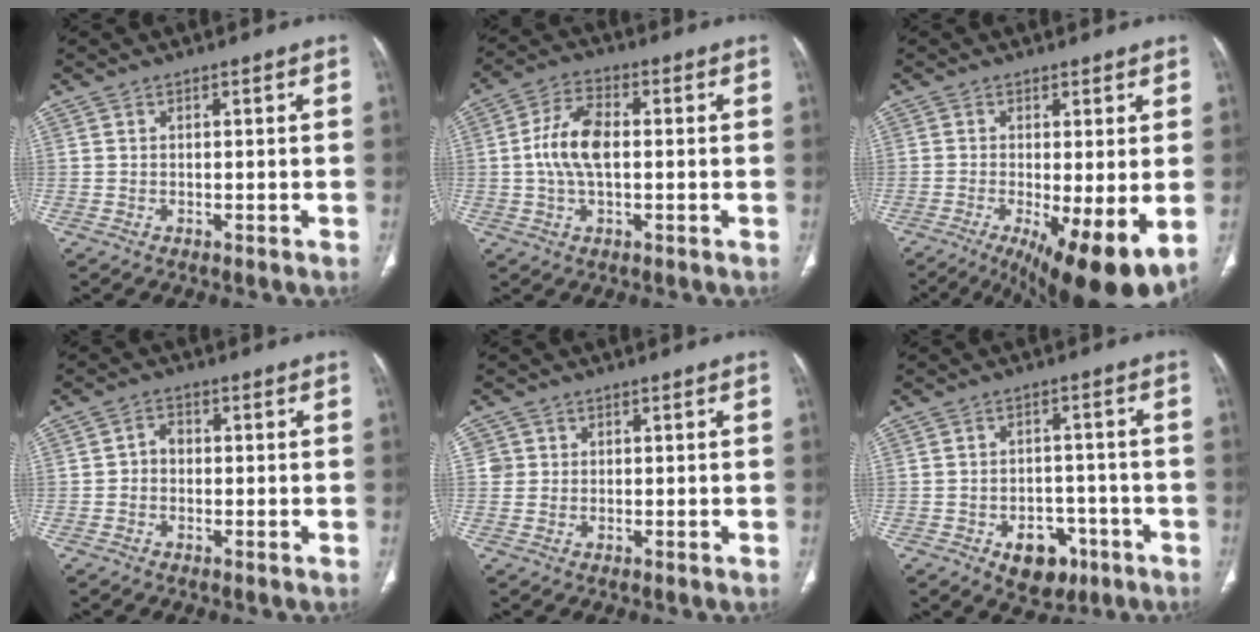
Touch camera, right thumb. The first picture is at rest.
{"total": 8.9, "force": [0.1, 4.6, 7.6], "torque": [-0.154, 0.016, -0.004]}
{"total": 13.6, "force": [-4.2, 3.6, 12.4], "torque": [-0.173, -0.024, -0.055]}
{"total": 2.7, "force": [-0.2, 2.3, 1.5], "torque": [-0.011, 0.013, -0.011]}
{"total": 2.1, "force": [0.4, 2.0, 0.0], "torque": [0.018, 0.004, 0.003]}
{"total": 8.4, "force": [-4.1, 5.8, 4.6], "torque": [-0.032, 0.028, -0.051]}